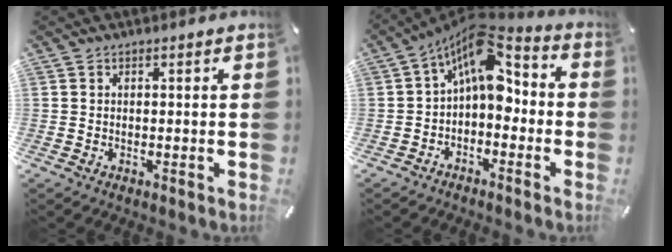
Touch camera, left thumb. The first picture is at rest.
{"total": 10.7, "force": [2.8, 6.4, 8.1], "torque": [-0.129, -0.026, 0.049]}